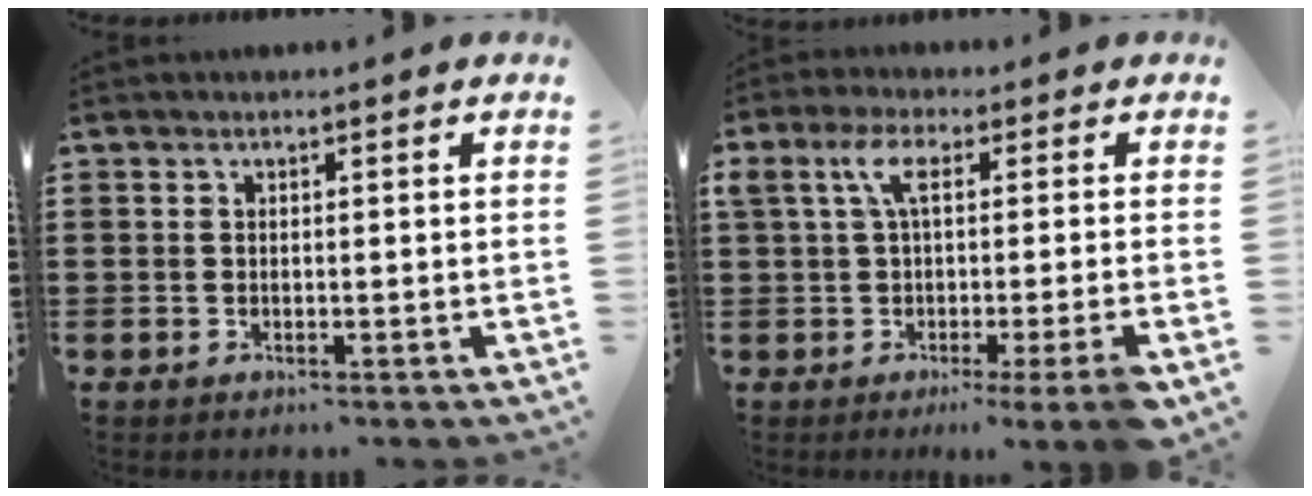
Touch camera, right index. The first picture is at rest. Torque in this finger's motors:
{"motor_torque": [2.14, 0.00, 0.96, 0.21]}